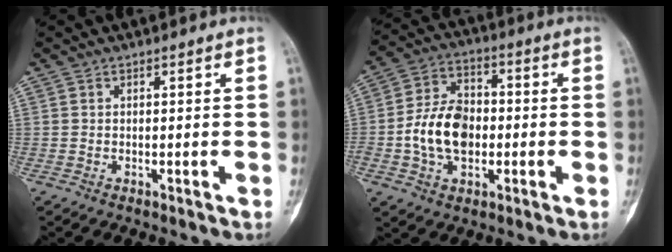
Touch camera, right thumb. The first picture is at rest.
{"total": 12.5, "force": [-1.8, 8.5, 8.9], "torque": [-0.142, 0.025, -0.037]}